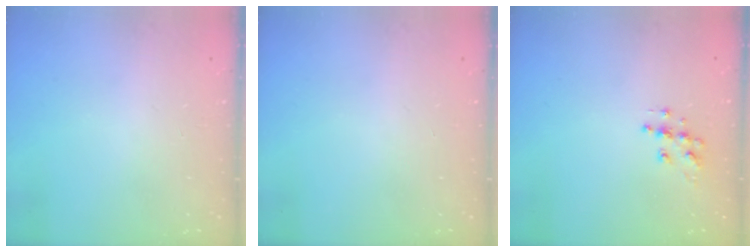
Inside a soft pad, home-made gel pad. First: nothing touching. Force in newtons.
{"total": 0.0}
{"total": 7.3, "press": 7.3, "slide": 0.2}